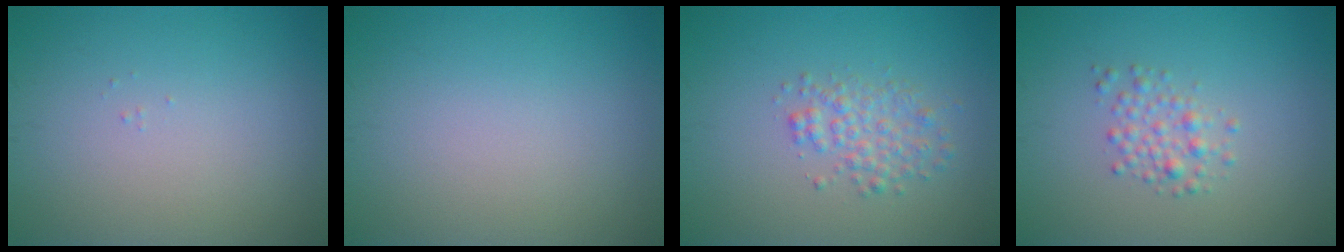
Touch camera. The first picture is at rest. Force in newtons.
{"total": 0.0}
{"total": 2.5, "press": 2.5, "slide": 0.0}
{"total": 1.9, "press": 1.9, "slide": 0.0}